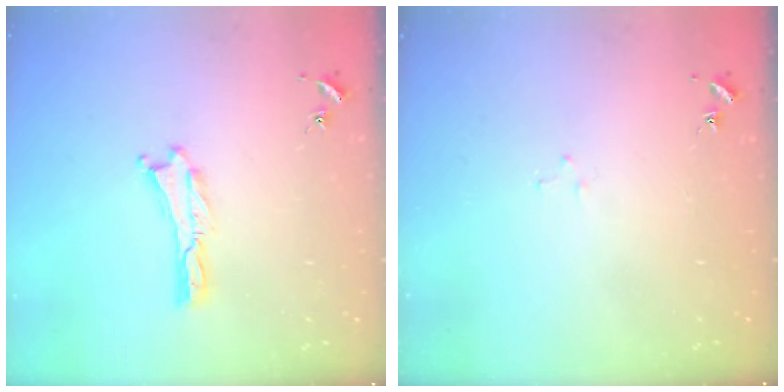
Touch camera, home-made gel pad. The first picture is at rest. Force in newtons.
{"total": 1.6, "press": 1.6, "slide": 0.1}